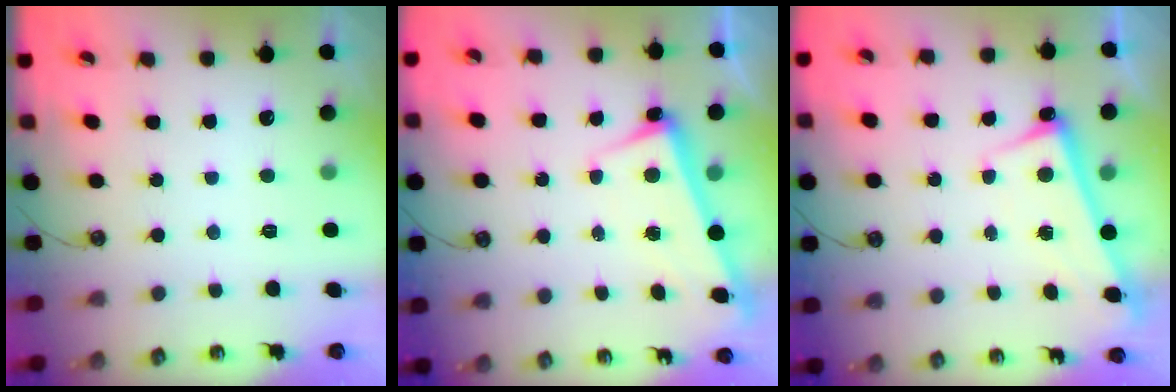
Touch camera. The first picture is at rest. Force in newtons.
{"total": 2.7, "press": 2.6, "slide": 0.8}
{"total": 2.8, "press": 2.8, "slide": 0.5}